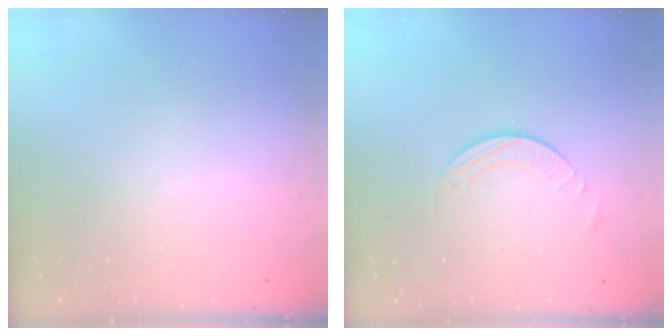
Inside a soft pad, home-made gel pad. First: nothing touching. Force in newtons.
{"total": 2.5, "press": 2.5, "slide": 0.2}